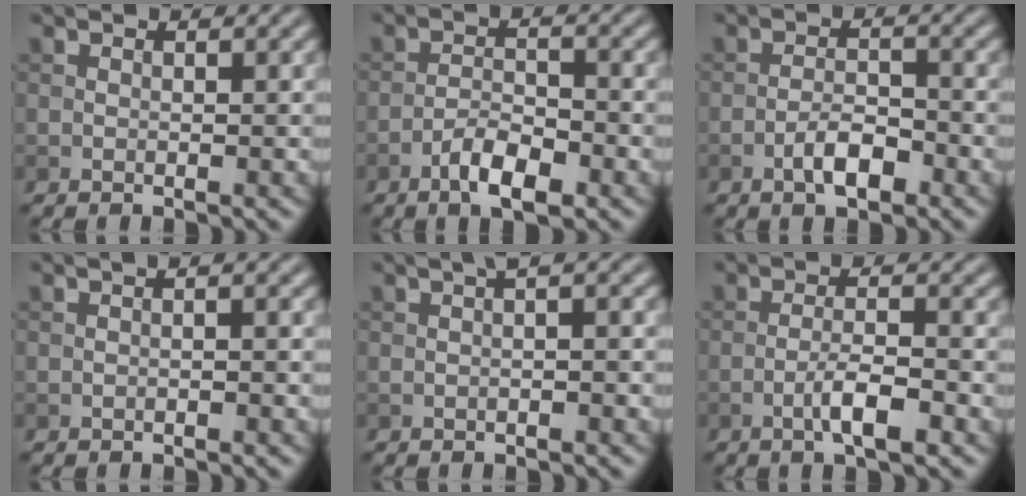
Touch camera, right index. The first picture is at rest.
{"total": 4.0, "force": [-2.4, 1.3, 3.0], "torque": [-0.052, 0.007, -0.046]}
{"total": 3.0, "force": [-1.7, 1.1, 2.2], "torque": [-0.037, 0.007, -0.033]}
{"total": 1.5, "force": [0.0, 0.5, 1.4], "torque": [-0.010, -0.009, -0.007]}
{"total": 2.9, "force": [0.6, 1.0, 2.7], "torque": [-0.017, 0.008, -0.004]}
{"total": 3.5, "force": [-1.7, 0.7, 3.0], "torque": [-0.056, 0.007, -0.035]}